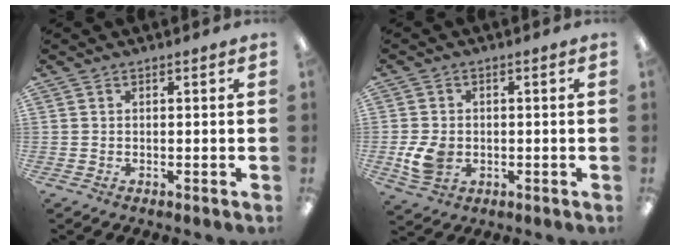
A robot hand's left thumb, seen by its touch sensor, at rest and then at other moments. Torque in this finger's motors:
{"motor_torque": [-0.30, 0.39, 0.02, -0.04, 0.05]}